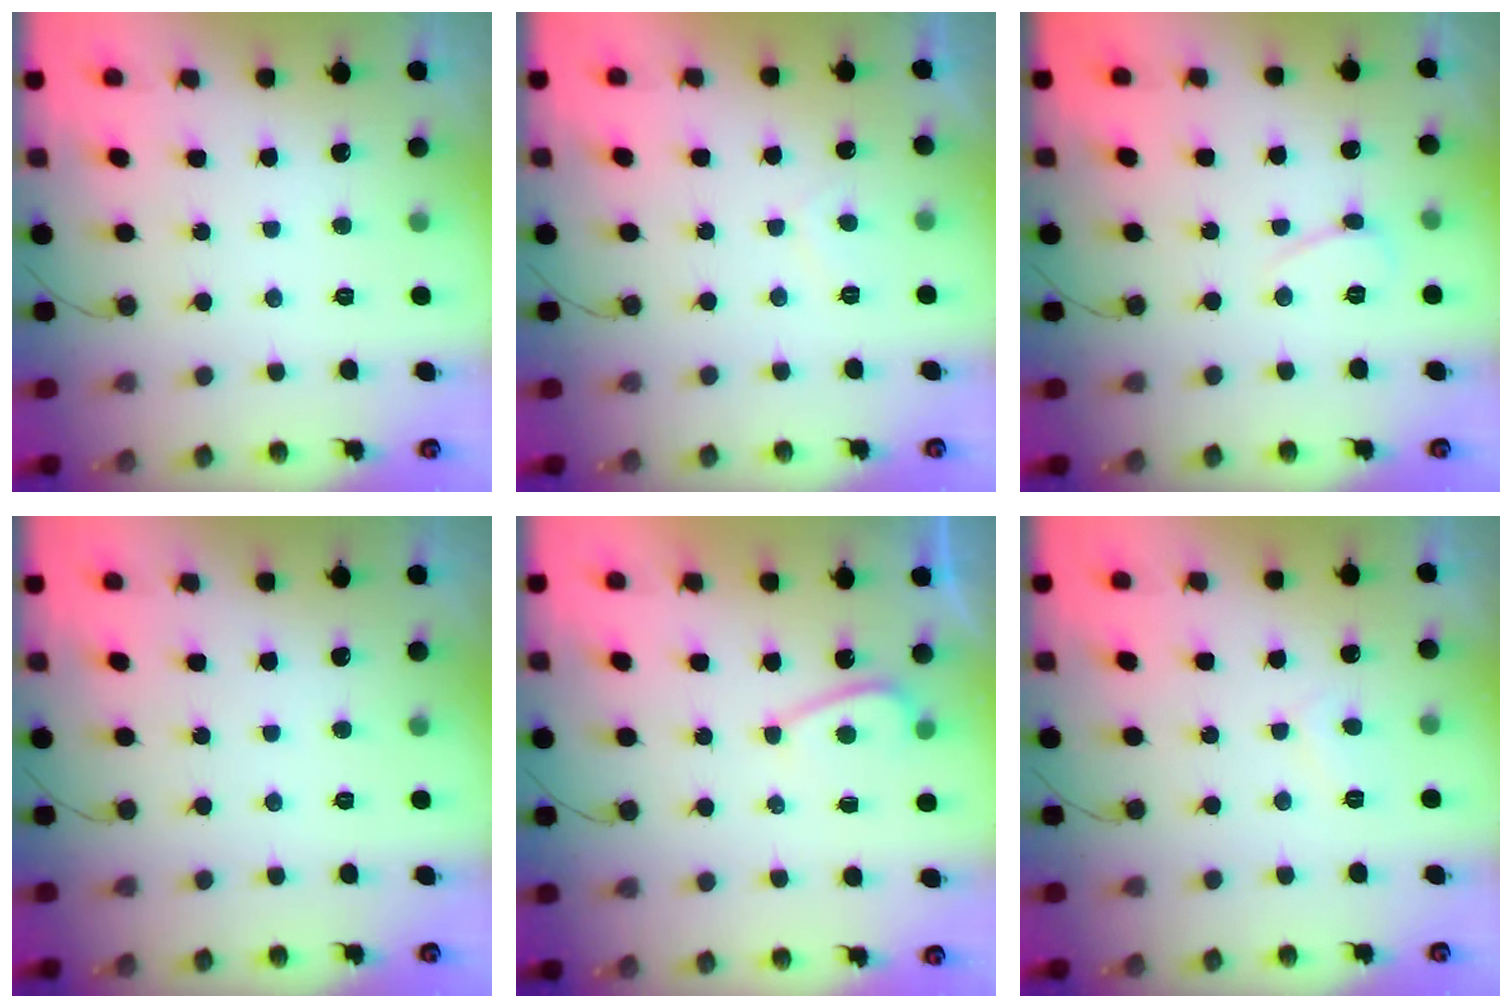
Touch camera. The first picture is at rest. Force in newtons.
{"total": 0.7, "press": 0.5, "slide": 0.5}
{"total": 4.0, "press": 3.9, "slide": 0.5}
{"total": 0.0}
{"total": 3.5, "press": 3.5, "slide": 0.4}
{"total": 4.2, "press": 4.2, "slide": 0.3}